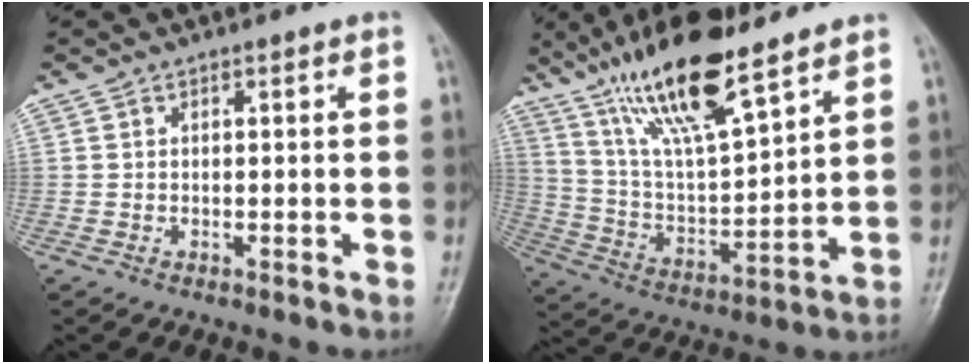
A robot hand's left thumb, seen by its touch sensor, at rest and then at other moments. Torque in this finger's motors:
{"motor_torque": [0.39, 0.04, 1.51, -1.26, 0.51]}